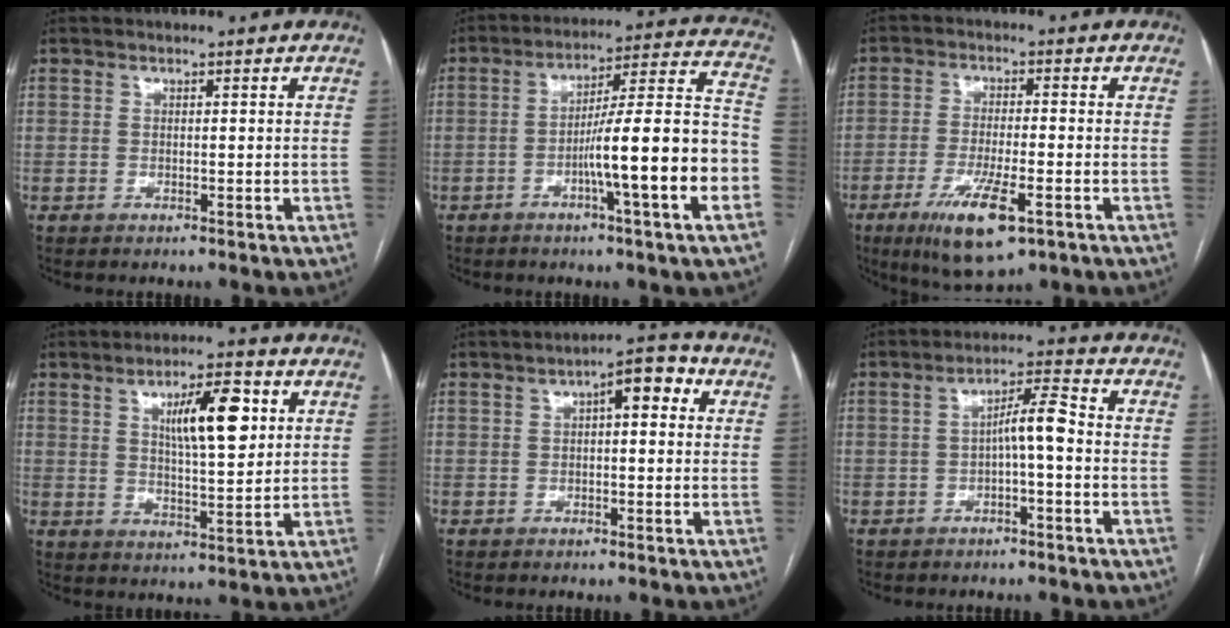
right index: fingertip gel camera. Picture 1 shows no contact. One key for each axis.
{"total": 16.9, "fx": -5.2, "fy": -0.5, "fz": 16.1, "tx": -0.229, "ty": 0.014, "tz": -0.084}
{"total": 10.3, "fx": -5.1, "fy": 2.3, "fz": 8.7, "tx": -0.163, "ty": -0.024, "tz": -0.077}
{"total": 9.5, "fx": 3.2, "fy": 2.2, "fz": 8.7, "tx": -0.142, "ty": 0.006, "tz": 0.056}
{"total": 5.9, "fx": 1.5, "fy": 1.9, "fz": 5.3, "tx": -0.074, "ty": 0.030, "tz": 0.017}
{"total": 5.1, "fx": -0.8, "fy": 0.6, "fz": 5.0, "tx": -0.079, "ty": 0.021, "tz": -0.011}